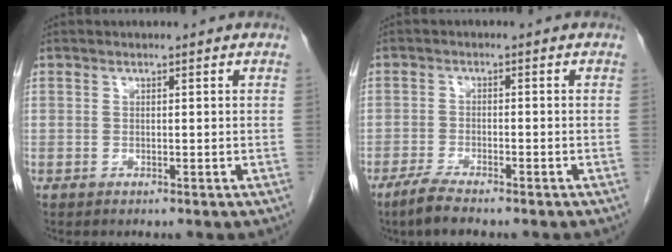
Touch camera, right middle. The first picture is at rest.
{"total": 4.4, "force": [-3.4, 0.6, 2.6], "torque": [-0.056, -0.008, -0.060]}